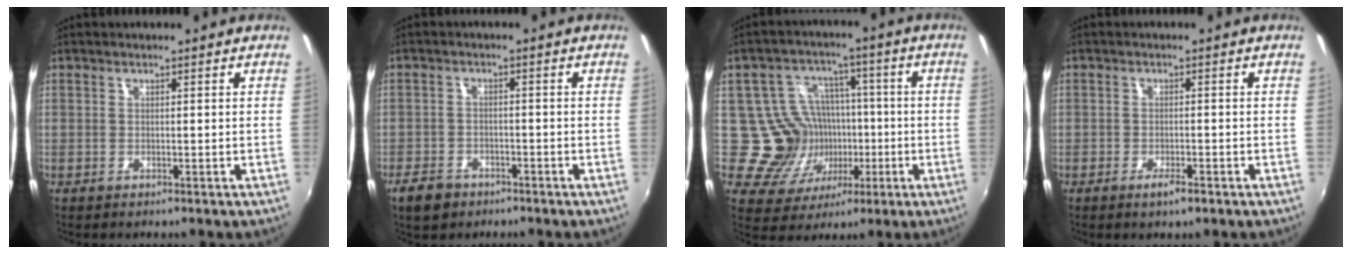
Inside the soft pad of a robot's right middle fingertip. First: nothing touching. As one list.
[{"total": 5.4, "force": [-3.7, 3.4, 2.0], "torque": [-0.061, 0.002, -0.059]}, {"total": 12.7, "force": [-1.4, 12.0, 3.7], "torque": [-0.084, 0.006, -0.002]}, {"total": 2.5, "force": [-1.6, 0.7, 1.8], "torque": [-0.037, -0.006, -0.030]}]